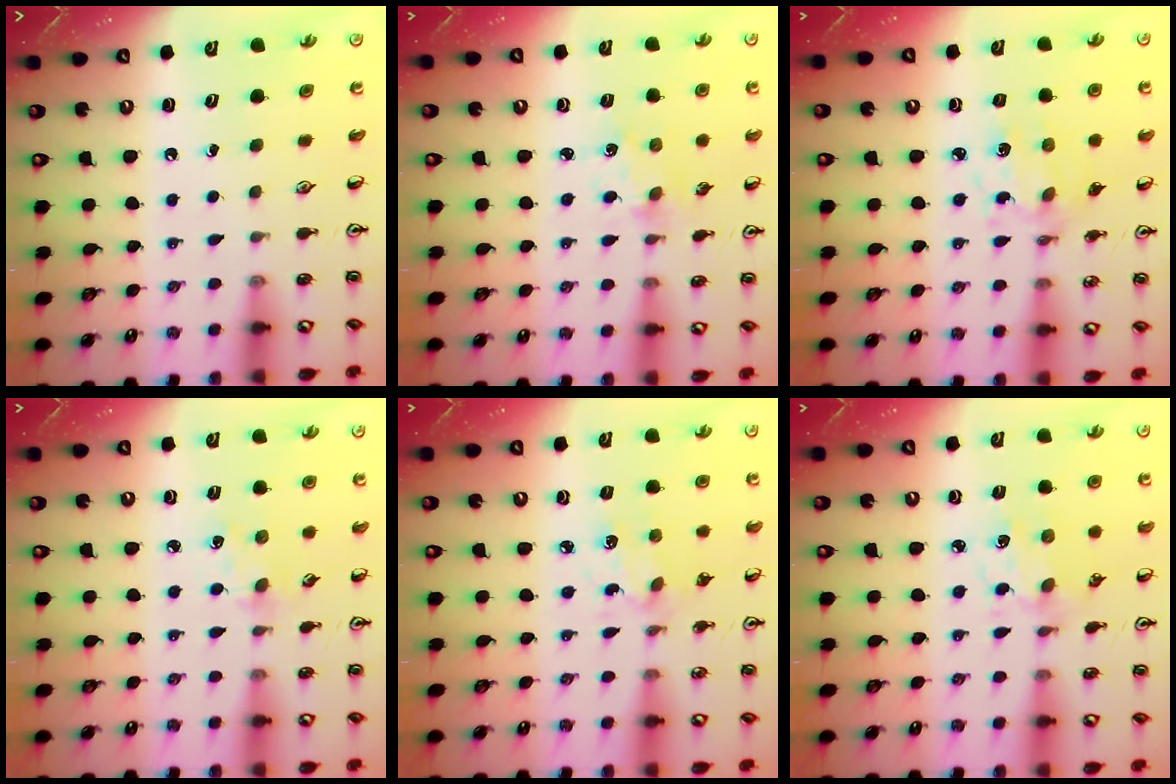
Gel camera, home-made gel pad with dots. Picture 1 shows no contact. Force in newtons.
{"total": 1.5, "press": 1.4, "slide": 0.1}
{"total": 3.8, "press": 3.6, "slide": 1.2}
{"total": 3.1, "press": 3.1, "slide": 0.5}
{"total": 2.5, "press": 2.4, "slide": 0.7}
{"total": 2.5, "press": 2.5, "slide": 0.2}